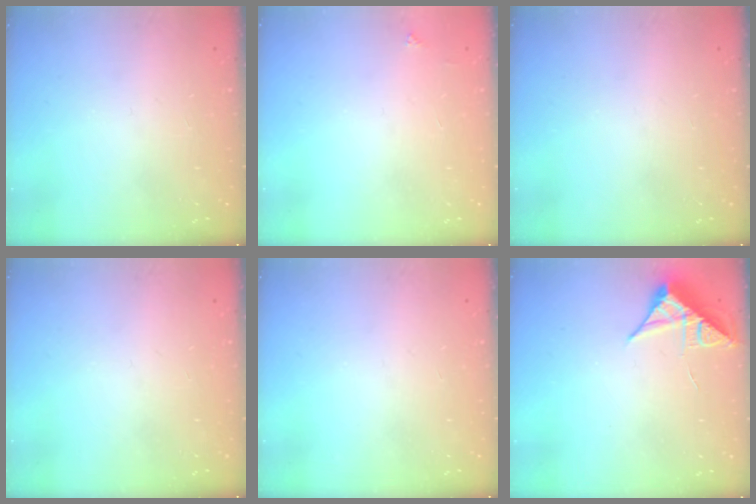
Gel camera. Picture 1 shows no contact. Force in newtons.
{"total": 2.0, "press": 2.0, "slide": 0.3}
{"total": 0.0}
{"total": 0.0}
{"total": 0.0}
{"total": 7.7, "press": 7.7, "slide": 0.4}